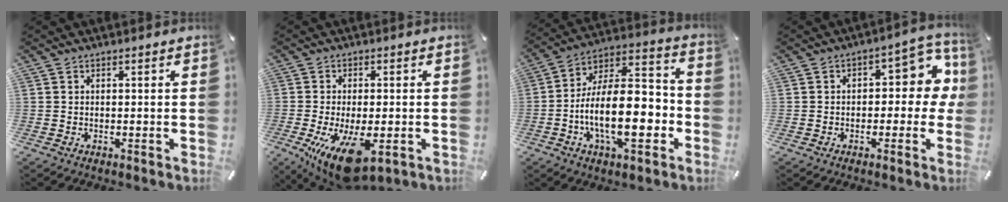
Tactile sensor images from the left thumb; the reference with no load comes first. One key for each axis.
{"total": 13.2, "fx": -4.7, "fy": 5.0, "fz": 11.2, "tx": -0.201, "ty": -0.009, "tz": -0.069}
{"total": 19.3, "fx": -5.4, "fy": 9.2, "fz": 16.2, "tx": -0.289, "ty": 0.003, "tz": -0.091}
{"total": 9.4, "fx": 1.1, "fy": 5.6, "fz": 7.4, "tx": -0.083, "ty": -0.008, "tz": 0.011}